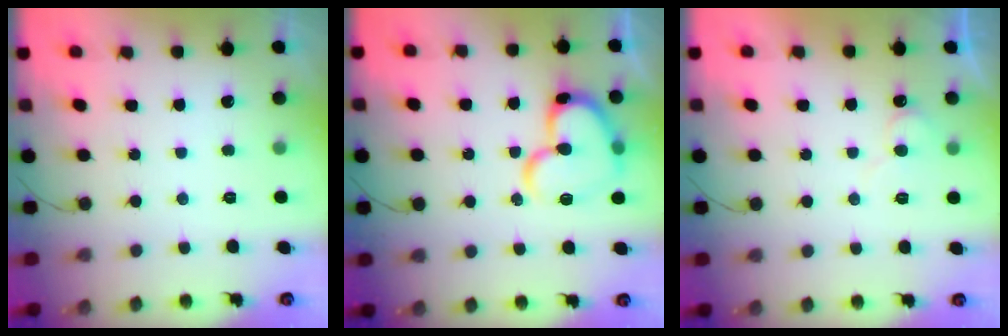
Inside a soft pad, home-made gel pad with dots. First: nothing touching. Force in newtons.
{"total": 17.8, "press": 17.7, "slide": 2.1}
{"total": 7.5, "press": 7.5, "slide": 0.8}